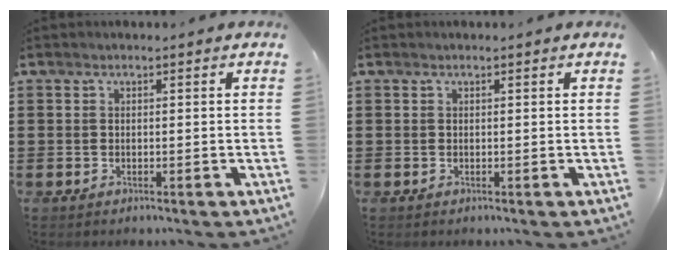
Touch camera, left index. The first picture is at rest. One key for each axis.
{"total": 0.0}